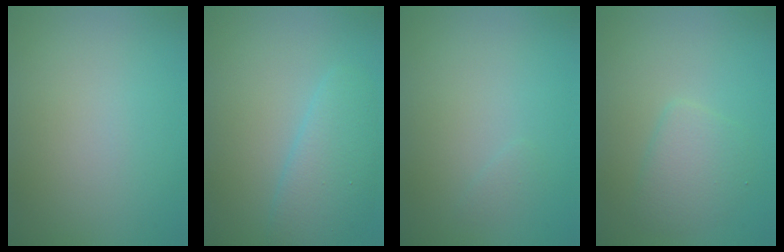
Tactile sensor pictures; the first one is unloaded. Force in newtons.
{"total": 3.8, "press": 3.8, "slide": 0.2}
{"total": 0.6, "press": 0.6, "slide": 0.1}
{"total": 2.7, "press": 2.7, "slide": 0.2}